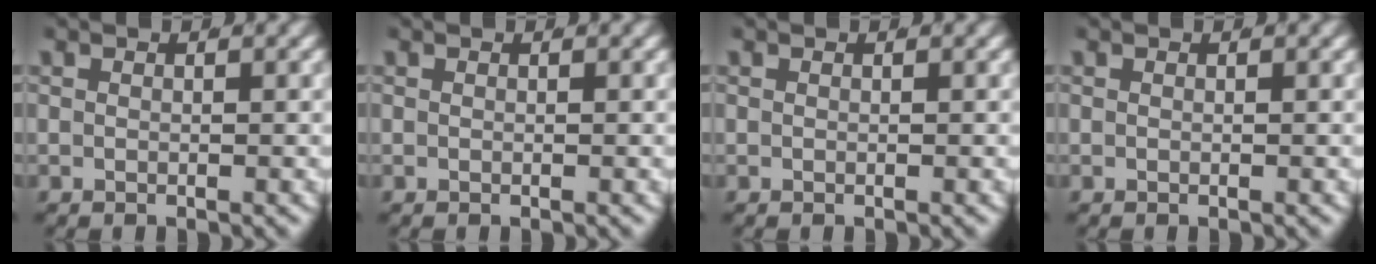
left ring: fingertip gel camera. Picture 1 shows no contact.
{"total": 0.0}
{"total": 0.0}
{"total": 0.0}